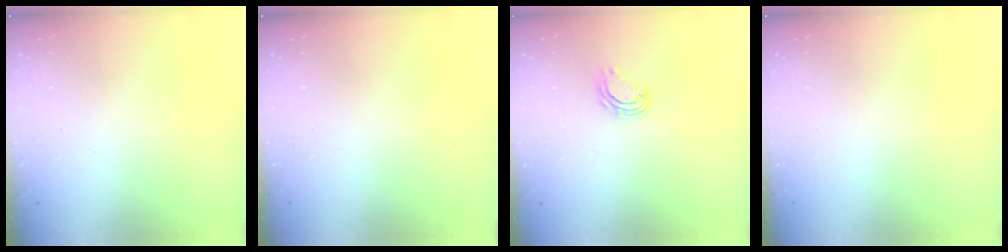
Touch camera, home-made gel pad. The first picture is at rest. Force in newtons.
{"total": 0.0}
{"total": 4.0, "press": 4.0, "slide": 0.2}
{"total": 0.0}